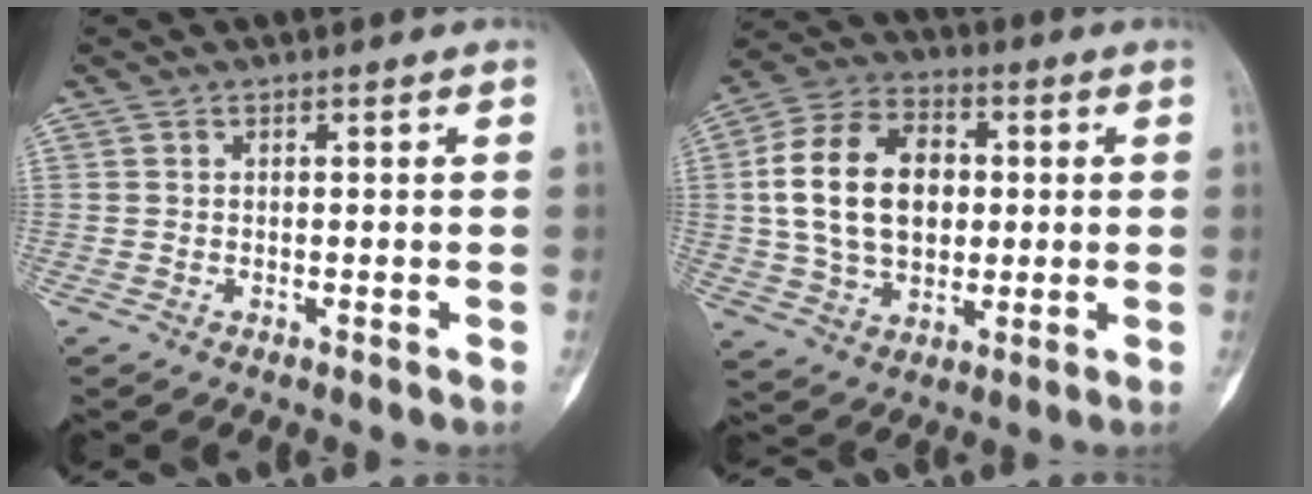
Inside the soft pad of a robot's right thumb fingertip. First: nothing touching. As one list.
[{"total": 17.8, "force": [1.9, 12.4, 12.7], "torque": [-0.205, 0.017, 0.034]}]